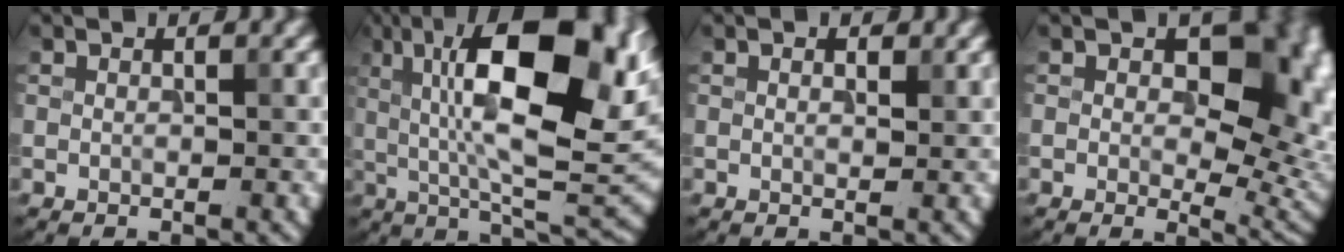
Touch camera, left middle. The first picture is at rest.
{"total": 16.7, "force": [4.0, 6.6, 14.9], "torque": [-0.221, 0.012, 0.055]}
{"total": 0.7, "force": [0.4, 0.4, 0.5], "torque": [-0.008, -0.002, 0.006]}
{"total": 10.0, "force": [1.4, 5.8, 8.0], "torque": [-0.087, -0.002, 0.020]}